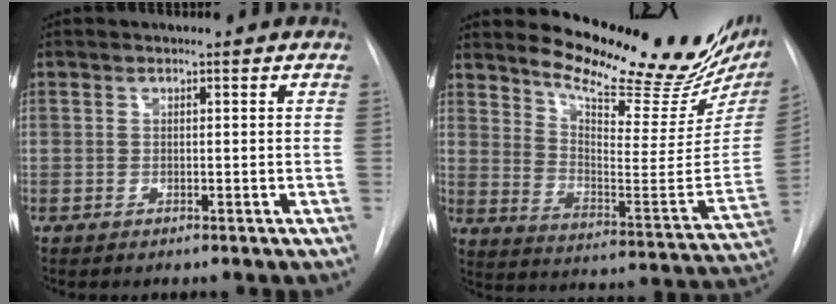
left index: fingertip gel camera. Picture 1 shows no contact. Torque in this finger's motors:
{"motor_torque": [0.65, -0.86, 0.07, 0.00]}